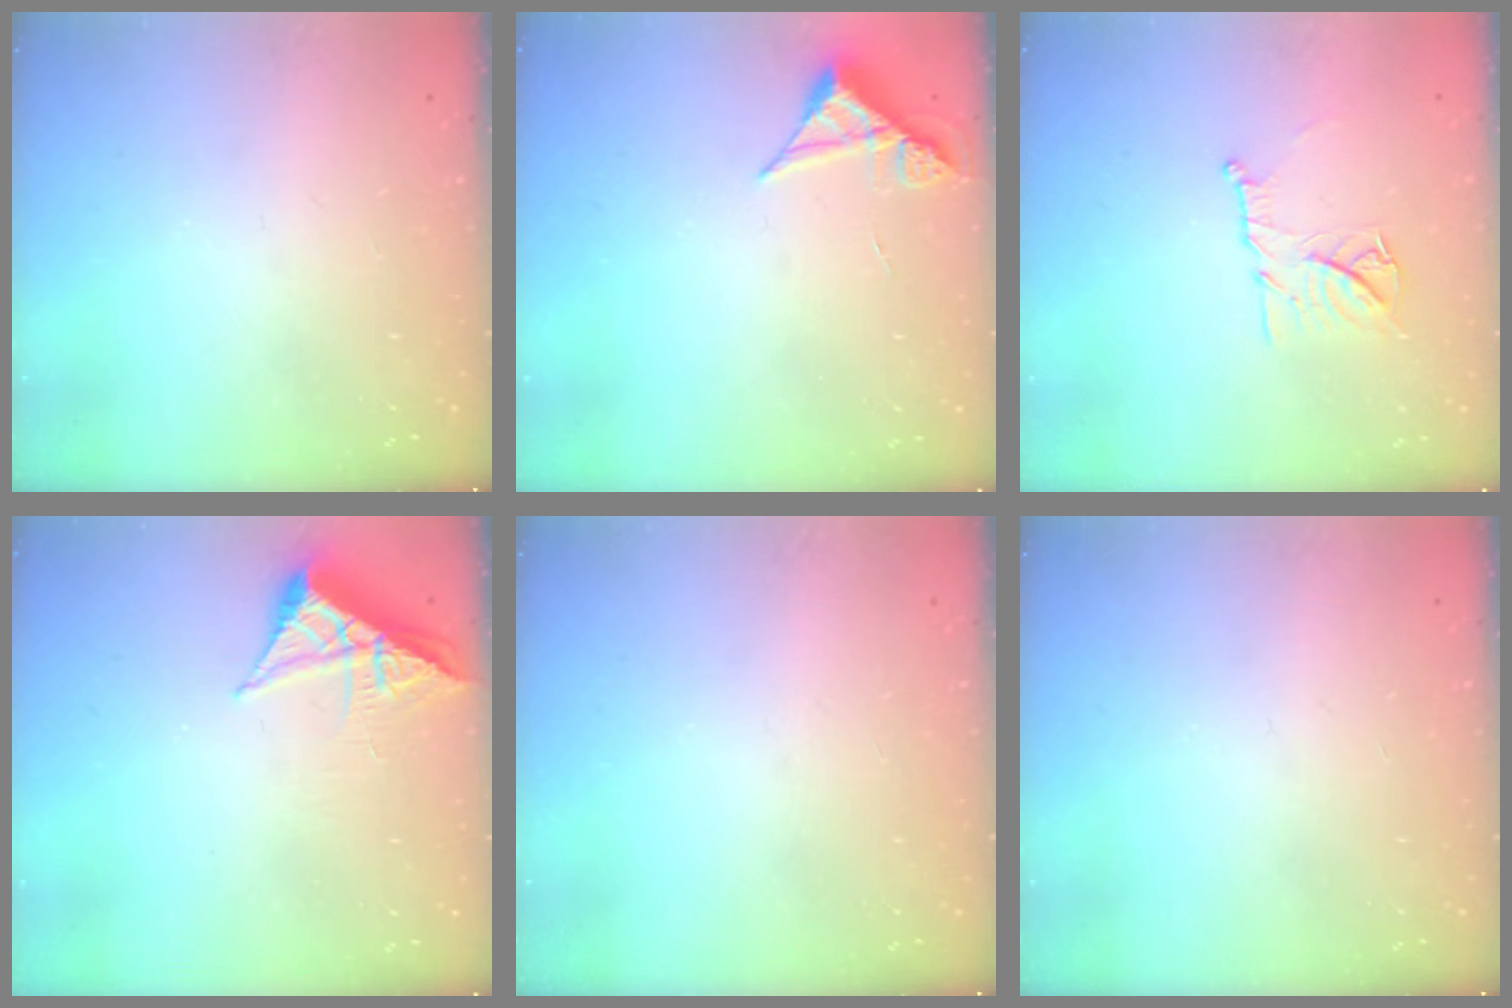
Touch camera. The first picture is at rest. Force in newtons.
{"total": 4.9, "press": 4.9, "slide": 0.4}
{"total": 11.4, "press": 11.4, "slide": 0.6}
{"total": 6.3, "press": 6.2, "slide": 0.9}
{"total": 0.0}
{"total": 0.0}